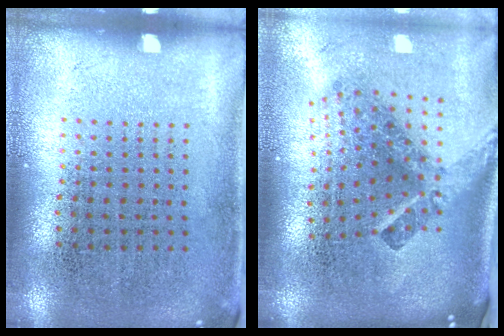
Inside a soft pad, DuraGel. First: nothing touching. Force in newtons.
{"total": 2.8, "press": 1.7, "slide": 2.2}